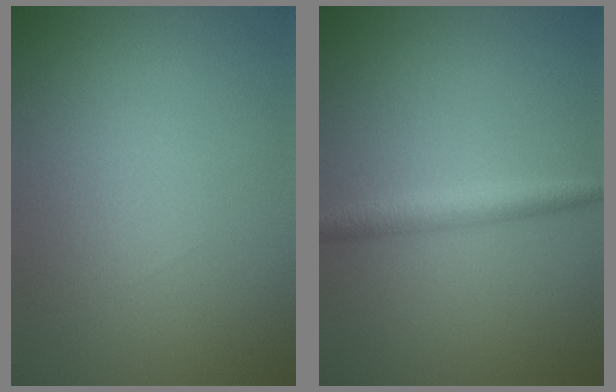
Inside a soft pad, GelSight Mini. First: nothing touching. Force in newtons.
{"total": 2.6, "press": 2.6, "slide": 0.0}